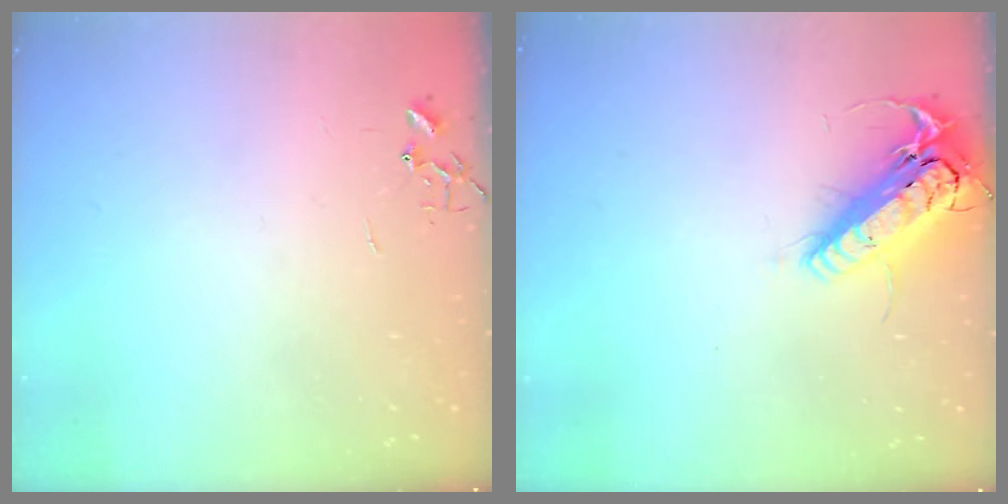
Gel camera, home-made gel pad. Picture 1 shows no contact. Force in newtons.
{"total": 17.8, "press": 17.5, "slide": 3.4}